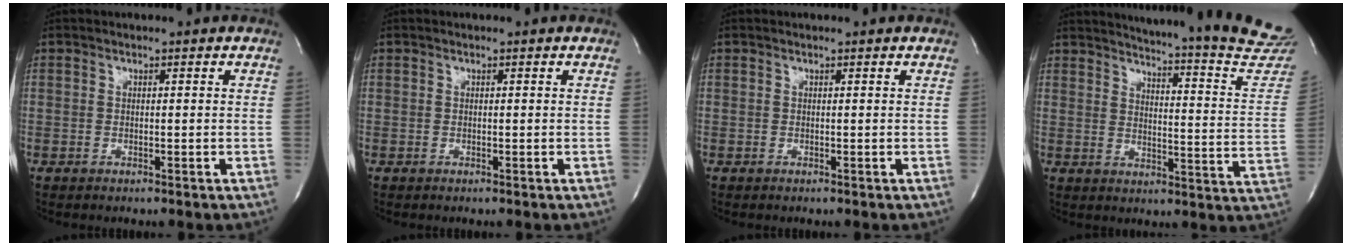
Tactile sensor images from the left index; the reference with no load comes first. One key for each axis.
{"total": 0.0}
{"total": 0.0}
{"total": 25.6, "fx": 24.2, "fy": 0.3, "fz": 8.4, "tx": -0.120, "ty": -0.132, "tz": 0.274}